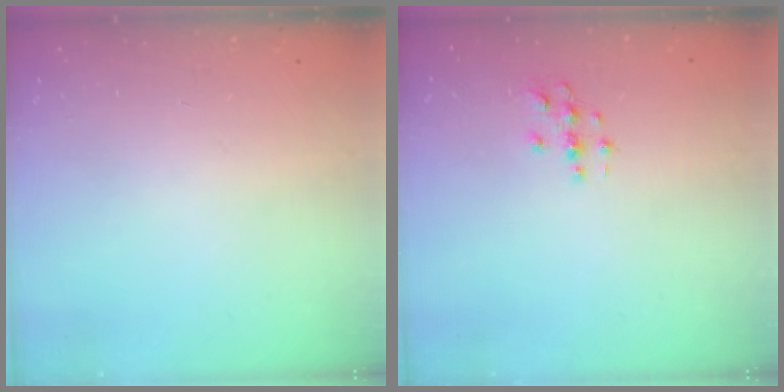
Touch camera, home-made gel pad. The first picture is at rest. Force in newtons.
{"total": 2.8, "press": 2.8, "slide": 0.3}